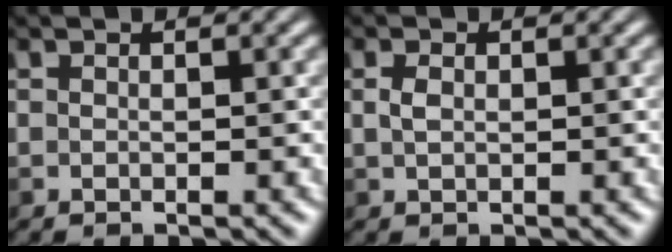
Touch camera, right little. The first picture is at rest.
{"total": 1.2, "force": [-0.4, 0.8, 0.8], "torque": [-0.023, 0.001, -0.007]}